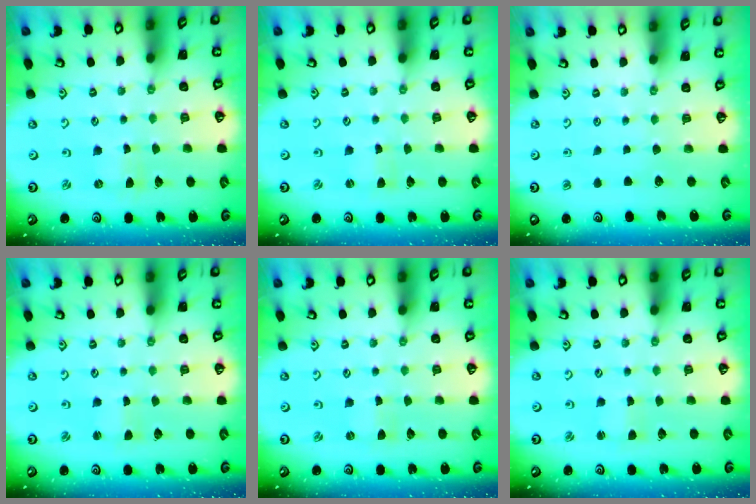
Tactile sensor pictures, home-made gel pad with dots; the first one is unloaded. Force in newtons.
{"total": 0.8, "press": 0.8, "slide": 0.0}
{"total": 0.0}
{"total": 0.5, "press": 0.5, "slide": 0.1}
{"total": 0.0}
{"total": 1.1, "press": 1.1, "slide": 0.1}